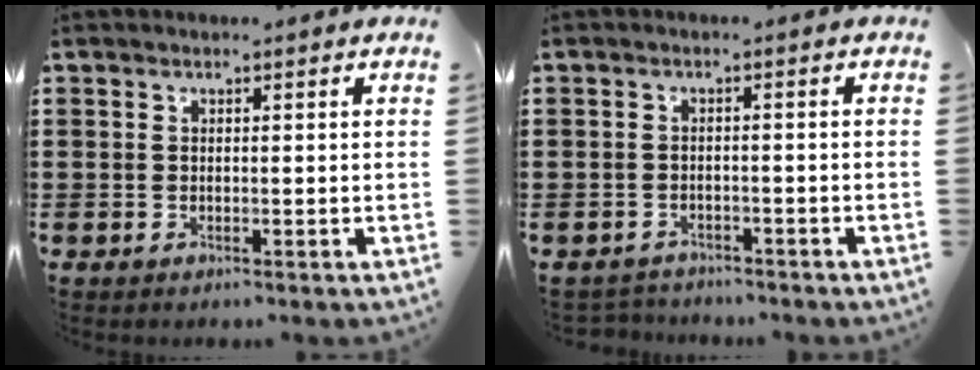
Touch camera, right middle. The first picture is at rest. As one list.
[{"total": 1.7, "force": [-1.7, 0.3, -0.2], "torque": [-0.004, 0.001, -0.039]}]